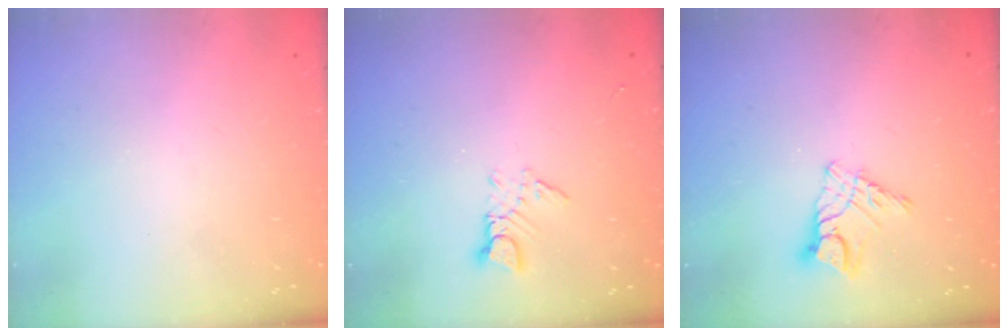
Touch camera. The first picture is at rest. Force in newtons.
{"total": 3.0, "press": 3.0, "slide": 0.3}
{"total": 9.0, "press": 9.0, "slide": 0.8}